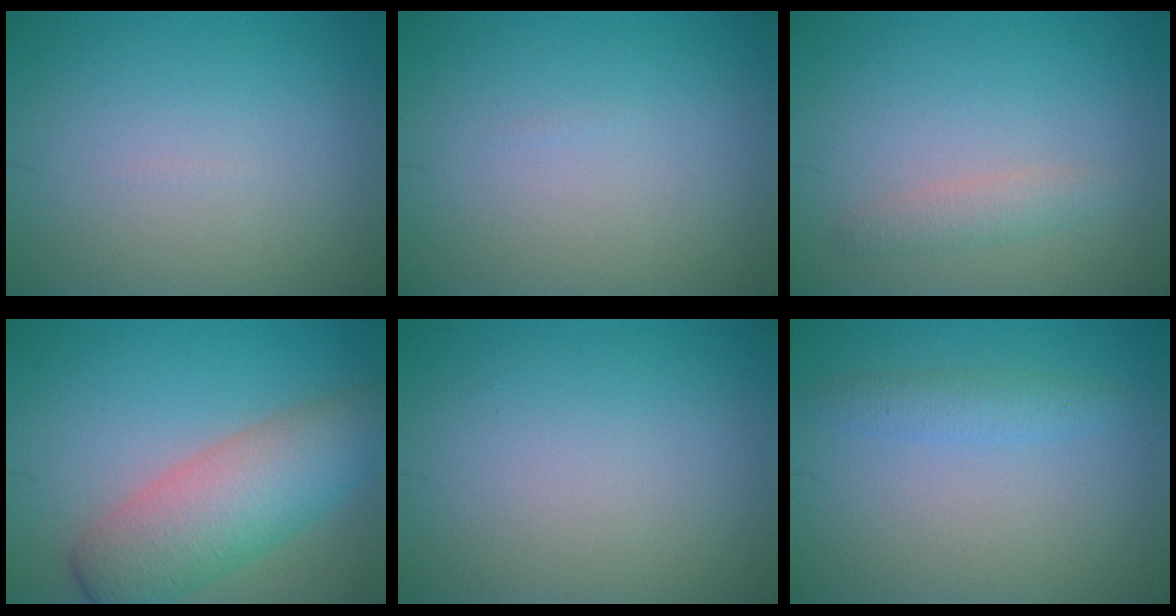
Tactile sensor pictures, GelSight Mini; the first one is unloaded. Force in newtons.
{"total": 0.0}
{"total": 1.6, "press": 1.6, "slide": 0.0}
{"total": 7.6, "press": 7.6, "slide": 0.3}
{"total": 0.0}
{"total": 1.8, "press": 1.8, "slide": 0.1}